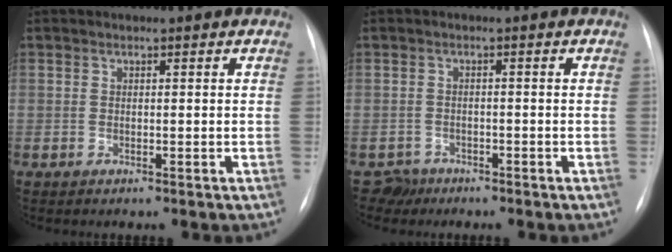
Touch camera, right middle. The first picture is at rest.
{"total": 2.1, "force": [-1.6, 1.2, -0.8], "torque": [0.015, 0.005, -0.026]}